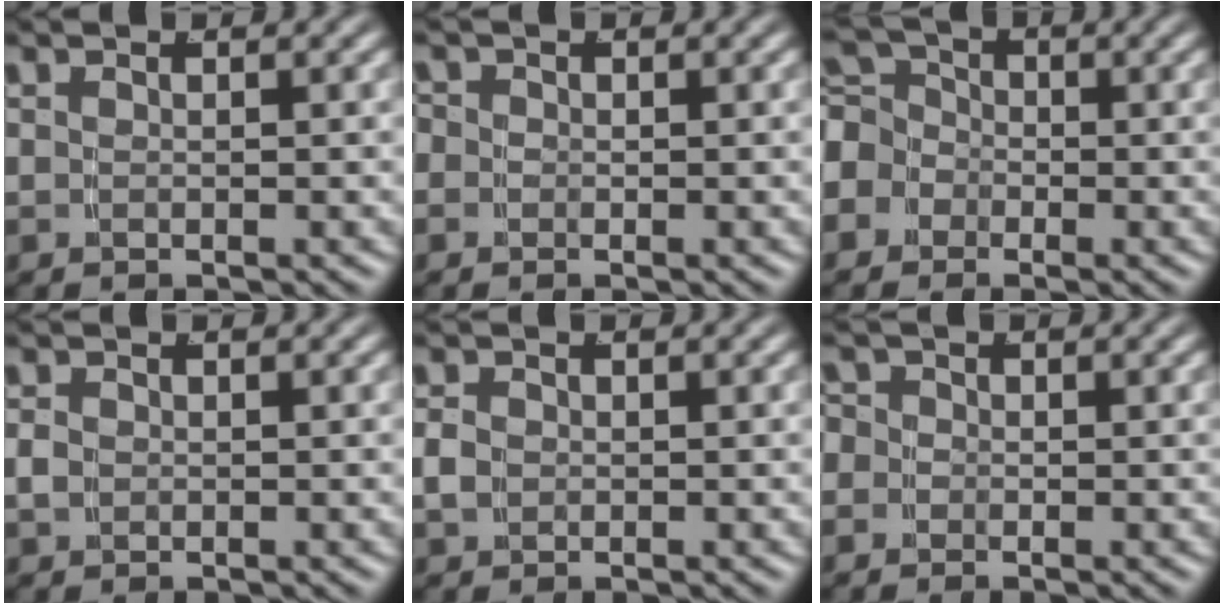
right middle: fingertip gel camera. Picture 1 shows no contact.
{"total": 2.2, "force": [-0.2, 2.1, 0.6], "torque": [-0.016, -0.004, -0.013]}
{"total": 6.7, "force": [-0.8, 6.1, 2.7], "torque": [-0.059, -0.009, -0.024]}
{"total": 0.9, "force": [-0.2, 0.6, 0.6], "torque": [-0.015, -0.001, -0.003]}
{"total": 1.2, "force": [-0.2, 1.0, 0.8], "torque": [-0.021, -0.001, -0.003]}
{"total": 3.2, "force": [-0.3, 3.1, 1.0], "torque": [-0.024, -0.003, -0.019]}